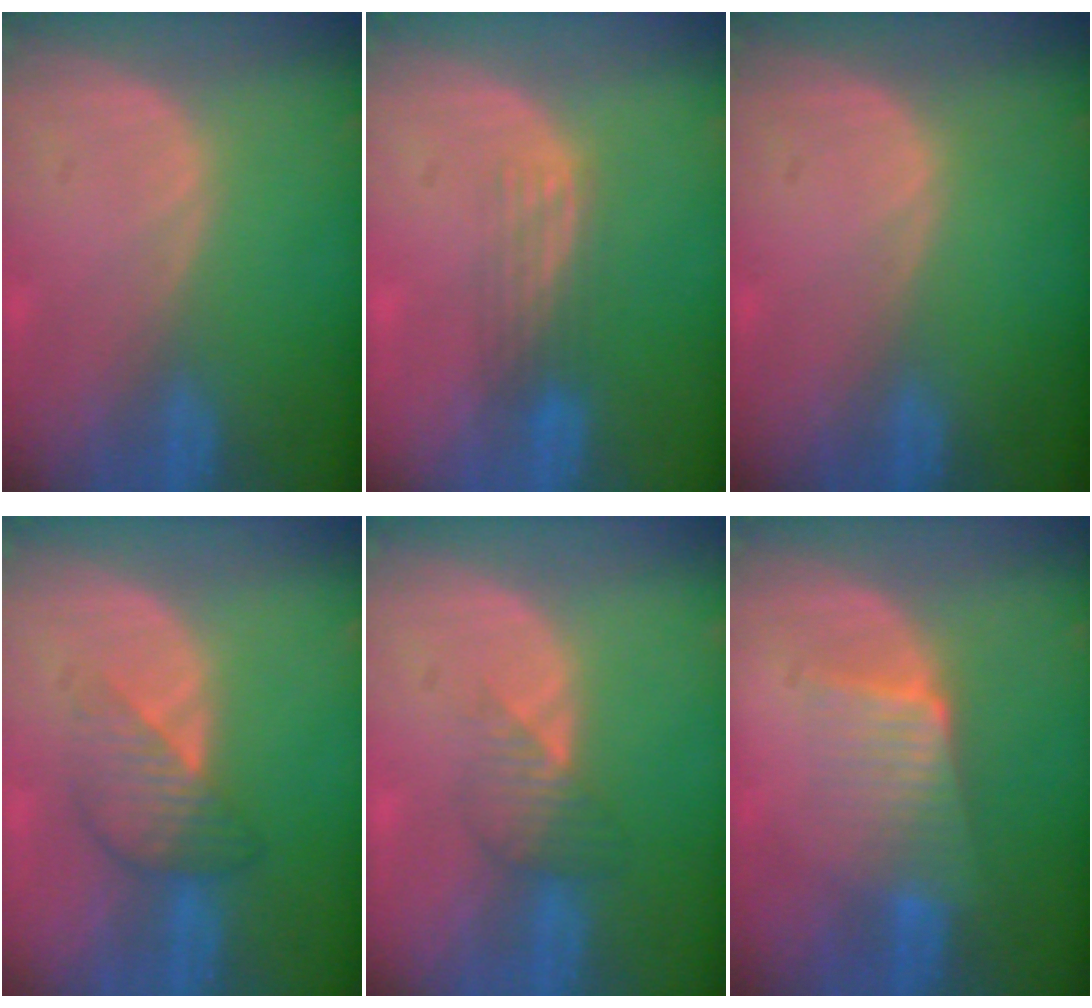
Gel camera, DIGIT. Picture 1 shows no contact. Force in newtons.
{"total": 2.9, "press": 2.8, "slide": 1.0}
{"total": 0.0}
{"total": 4.6, "press": 4.6, "slide": 0.2}
{"total": 3.5, "press": 3.1, "slide": 1.6}
{"total": 5.7, "press": 5.4, "slide": 1.9}